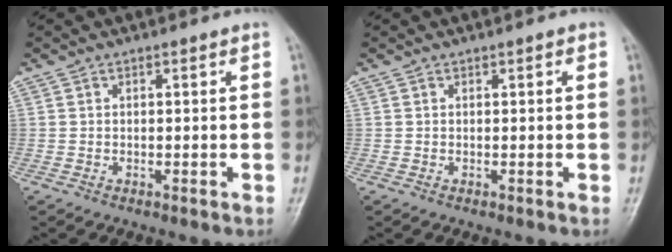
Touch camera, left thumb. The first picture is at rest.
{"total": 0.8, "force": [0.2, 0.3, 0.7], "torque": [-0.010, 0.002, 0.002]}